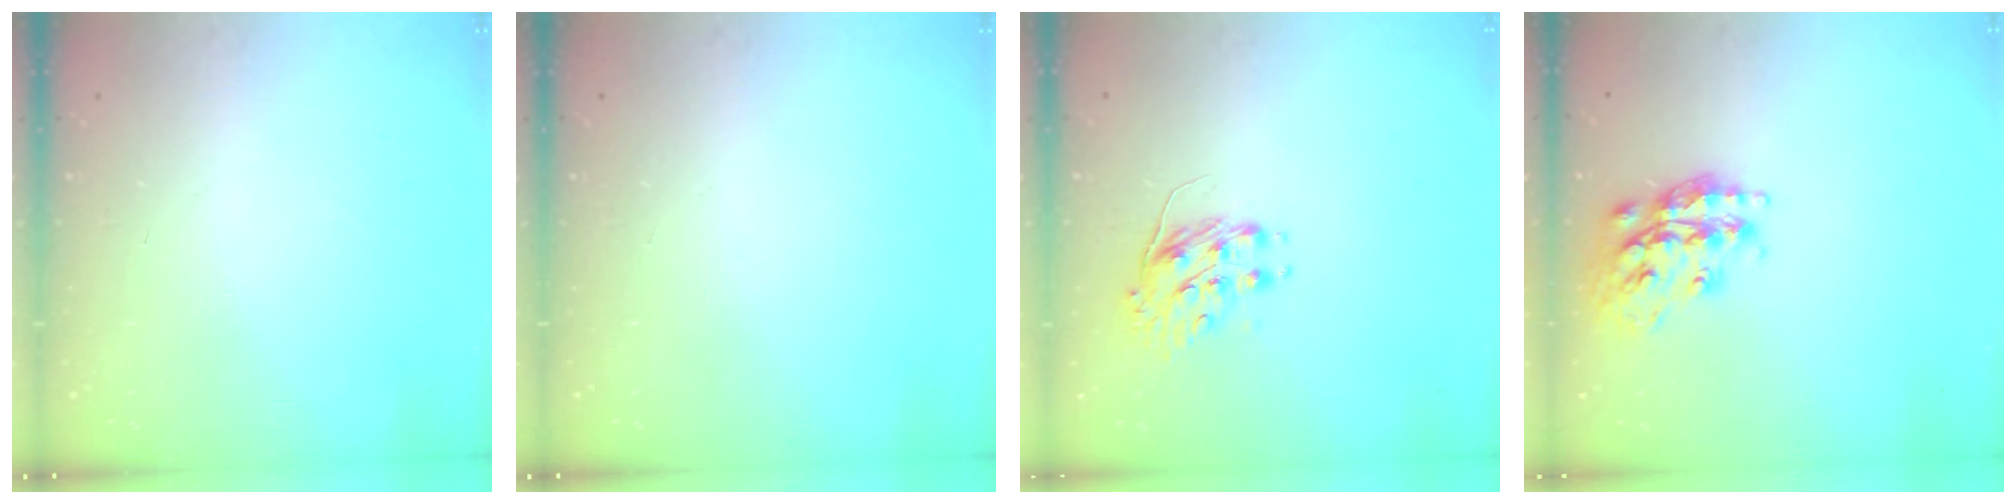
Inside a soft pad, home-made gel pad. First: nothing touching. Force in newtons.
{"total": 0.0}
{"total": 8.0, "press": 8.0, "slide": 0.2}
{"total": 18.0, "press": 17.9, "slide": 1.2}